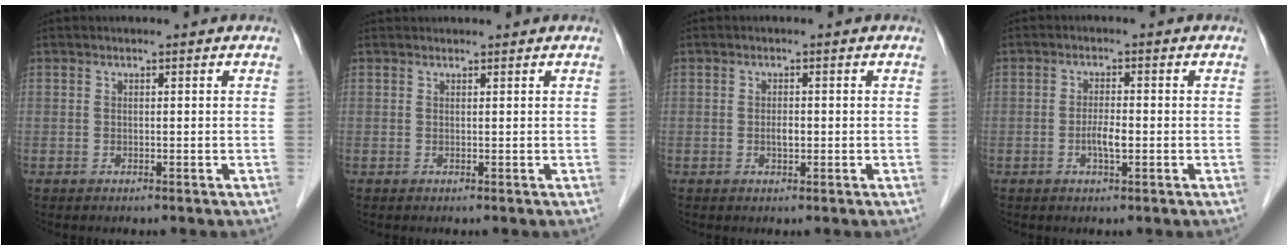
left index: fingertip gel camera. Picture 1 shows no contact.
{"total": 0.5, "force": [-0.4, 0.2, 0.2], "torque": [0.001, 0.010, -0.014]}
{"total": 2.6, "force": [-2.4, 0.5, 1.0], "torque": [-0.015, -0.015, -0.044]}
{"total": 3.8, "force": [-2.9, 0.5, 2.3], "torque": [-0.043, -0.015, -0.054]}